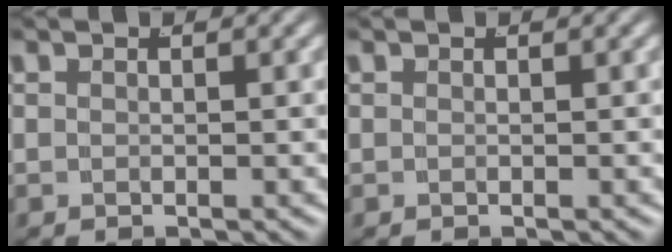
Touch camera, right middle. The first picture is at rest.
{"total": 0.0}